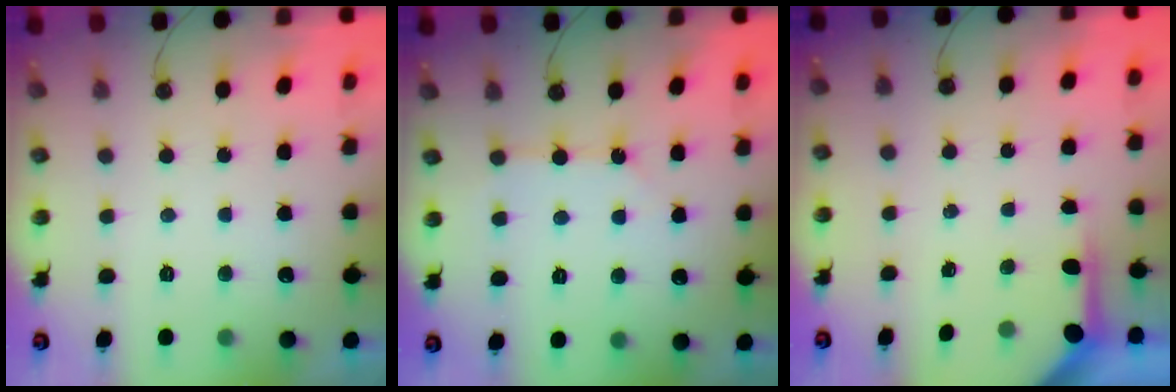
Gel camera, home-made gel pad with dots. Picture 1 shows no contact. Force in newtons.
{"total": 2.2, "press": 2.2, "slide": 0.3}
{"total": 4.0, "press": 4.0, "slide": 0.4}